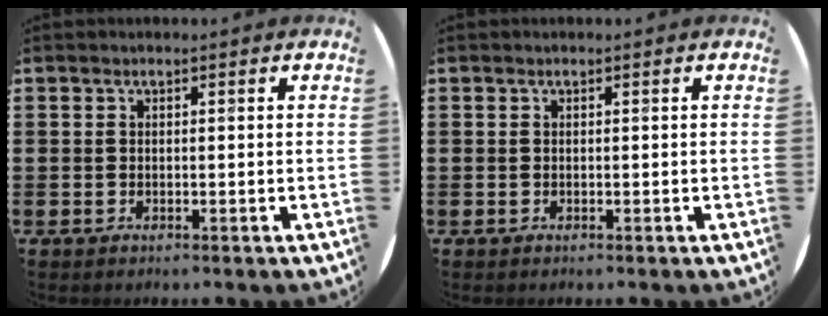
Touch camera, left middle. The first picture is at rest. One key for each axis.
{"total": 0.0}